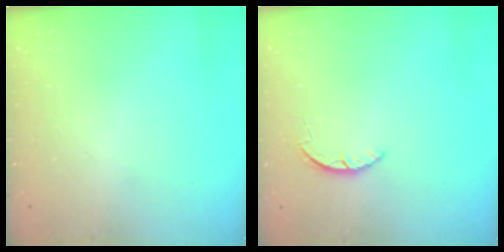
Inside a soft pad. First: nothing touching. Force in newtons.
{"total": 1.9, "press": 1.9, "slide": 0.3}